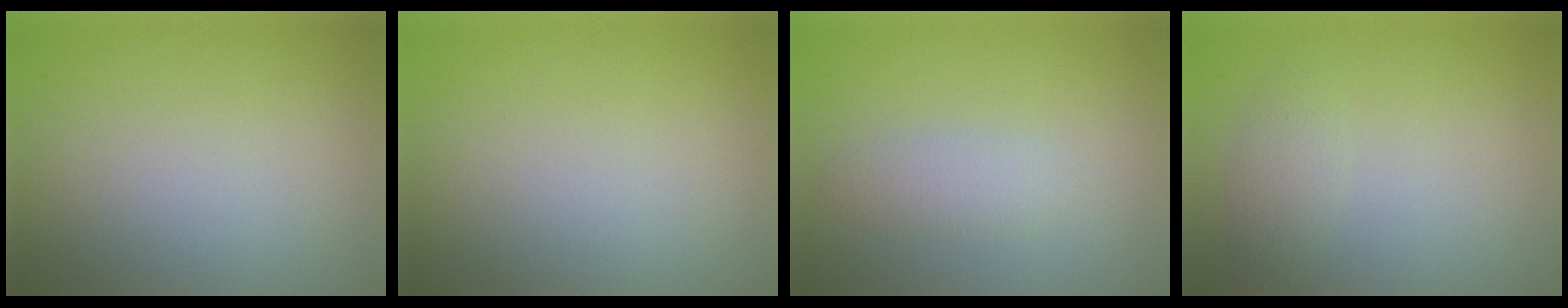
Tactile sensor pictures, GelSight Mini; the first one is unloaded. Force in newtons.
{"total": 0.0}
{"total": 1.7, "press": 1.7, "slide": 0.0}
{"total": 1.4, "press": 1.4, "slide": 0.1}